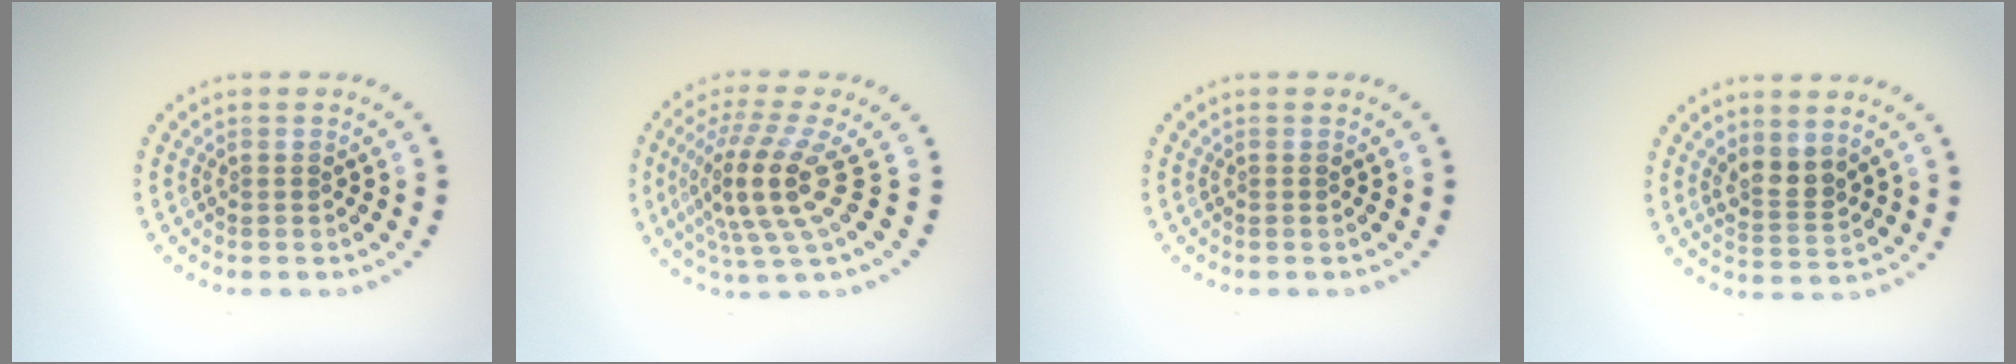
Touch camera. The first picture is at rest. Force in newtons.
{"total": 5.3, "press": 3.9, "slide": 3.6}
{"total": 0.0}
{"total": 2.5, "press": 2.2, "slide": 1.2}